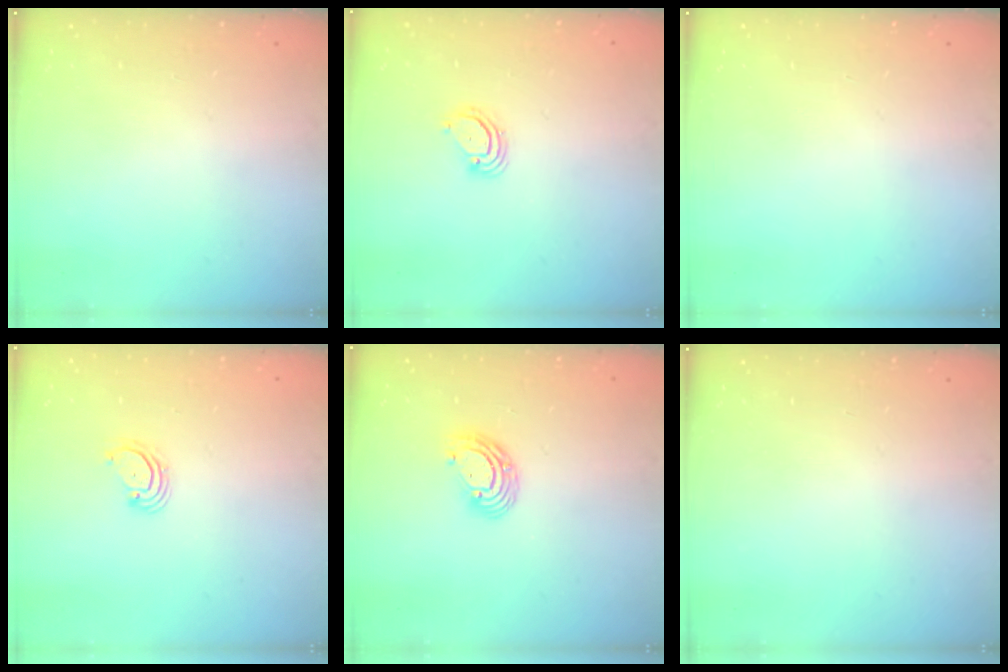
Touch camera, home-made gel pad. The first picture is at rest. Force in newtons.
{"total": 3.2, "press": 3.2, "slide": 0.2}
{"total": 0.0}
{"total": 3.0, "press": 3.0, "slide": 0.3}
{"total": 8.0, "press": 7.9, "slide": 1.2}
{"total": 0.0}